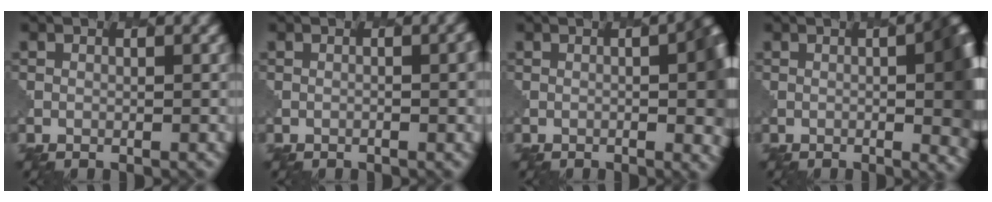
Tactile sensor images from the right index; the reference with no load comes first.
{"total": 1.0, "force": [-0.1, 0.0, 1.0], "torque": [0.000, 0.009, -0.004]}
{"total": 5.6, "force": [-0.1, 1.2, 5.5], "torque": [-0.057, -0.001, 0.001]}
{"total": 8.6, "force": [0.0, 2.3, 8.3], "torque": [-0.066, 0.006, 0.000]}